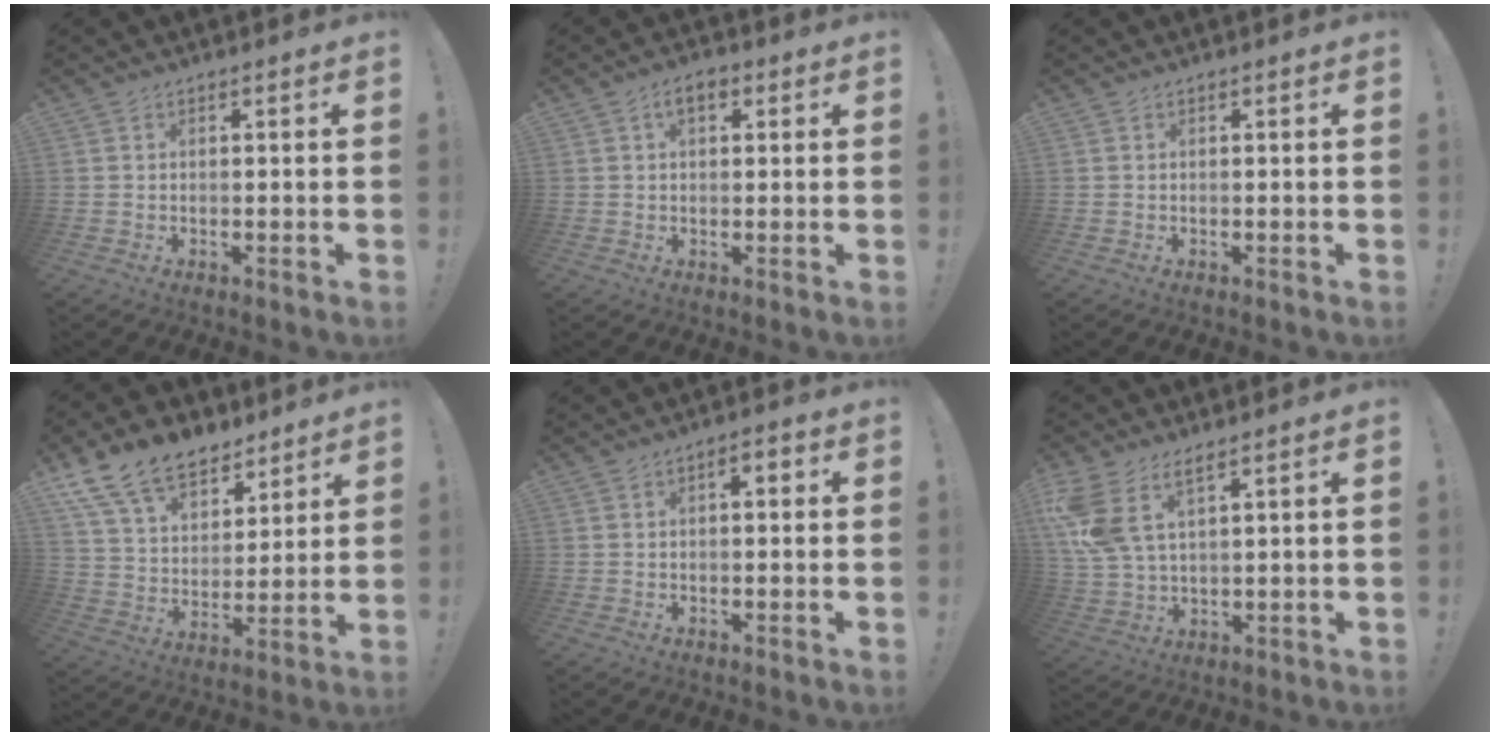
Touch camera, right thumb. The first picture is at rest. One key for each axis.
{"total": 4.3, "fx": 1.4, "fy": 2.3, "fz": 3.3, "tx": -0.053, "ty": 0.006, "tz": 0.024}
{"total": 0.0}
{"total": 15.8, "fx": 11.1, "fy": 9.3, "fz": 6.3, "tx": -0.110, "ty": -0.074, "tz": 0.209}
{"total": 2.4, "fx": -0.3, "fy": 1.3, "fz": 2.0, "tx": -0.024, "ty": 0.008, "tz": -0.012}
{"total": 9.5, "fx": 5.8, "fy": 4.1, "fz": 6.4, "tx": -0.139, "ty": -0.019, "tz": 0.116}